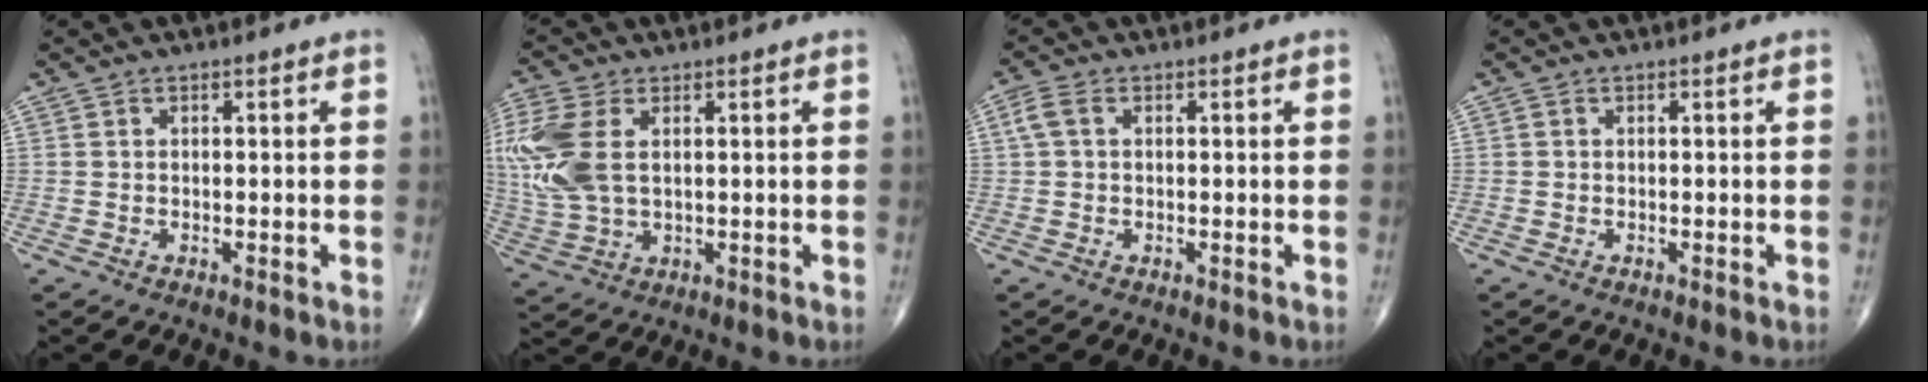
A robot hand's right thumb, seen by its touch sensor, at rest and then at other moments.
{"total": 13.9, "force": [2.9, 8.3, 10.8], "torque": [-0.279, 0.001, 0.063]}
{"total": 2.9, "force": [0.6, 1.8, 2.2], "torque": [-0.059, 0.013, 0.011]}
{"total": 0.0}